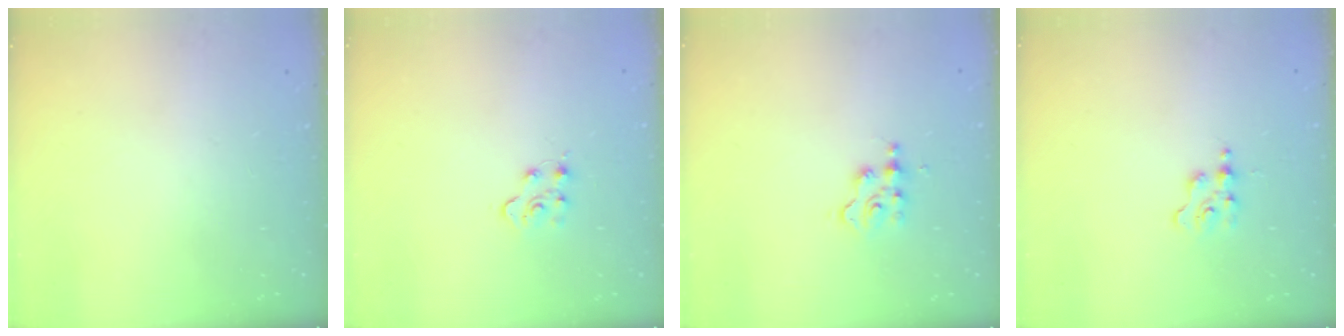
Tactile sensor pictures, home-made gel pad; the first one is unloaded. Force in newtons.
{"total": 4.4, "press": 4.4, "slide": 0.6}
{"total": 2.9, "press": 2.8, "slide": 0.3}
{"total": 1.3, "press": 1.3, "slide": 0.2}